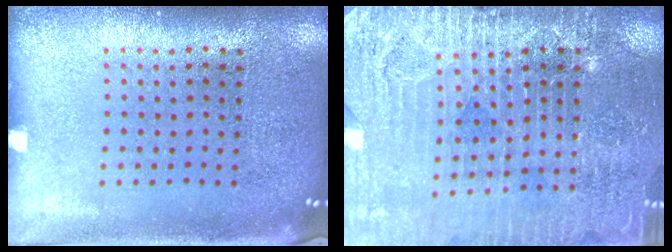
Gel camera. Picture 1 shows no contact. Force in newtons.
{"total": 3.3, "press": 3.2, "slide": 0.5}